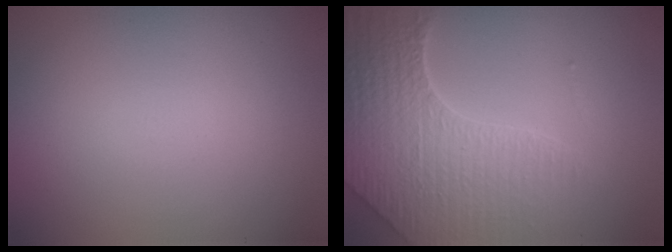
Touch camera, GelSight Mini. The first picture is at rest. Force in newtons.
{"total": 8.0, "press": 5.8, "slide": 5.5}